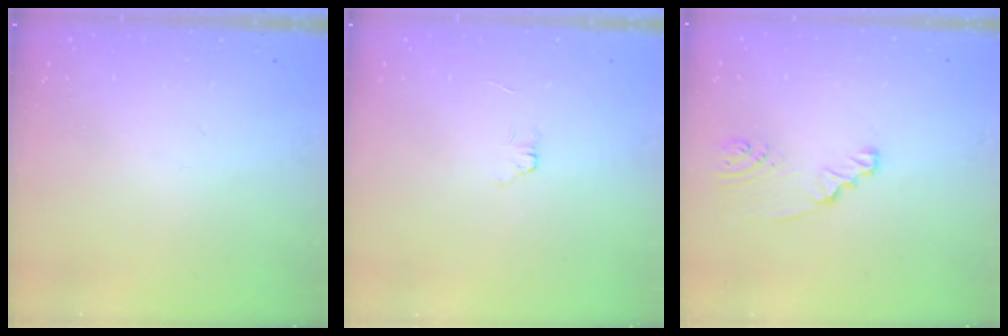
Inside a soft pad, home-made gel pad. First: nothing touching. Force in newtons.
{"total": 2.2, "press": 2.1, "slide": 0.3}
{"total": 2.3, "press": 2.3, "slide": 0.3}